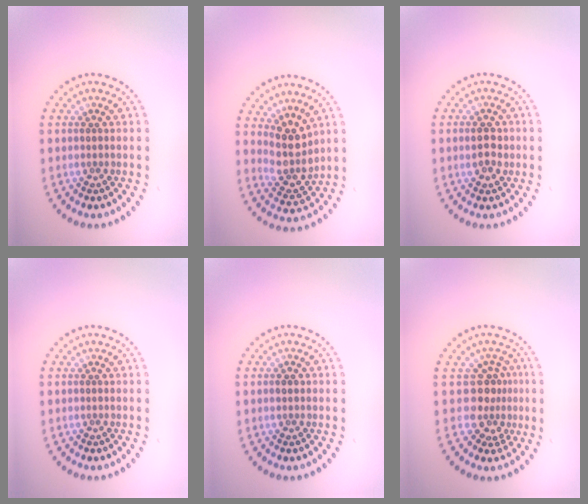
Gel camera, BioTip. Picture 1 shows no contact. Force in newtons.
{"total": 3.6, "press": 2.9, "slide": 2.1}
{"total": 2.4, "press": 2.4, "slide": 0.2}
{"total": 0.0}
{"total": 0.9, "press": 0.9, "slide": 0.0}
{"total": 3.2, "press": 2.2, "slide": 2.3}